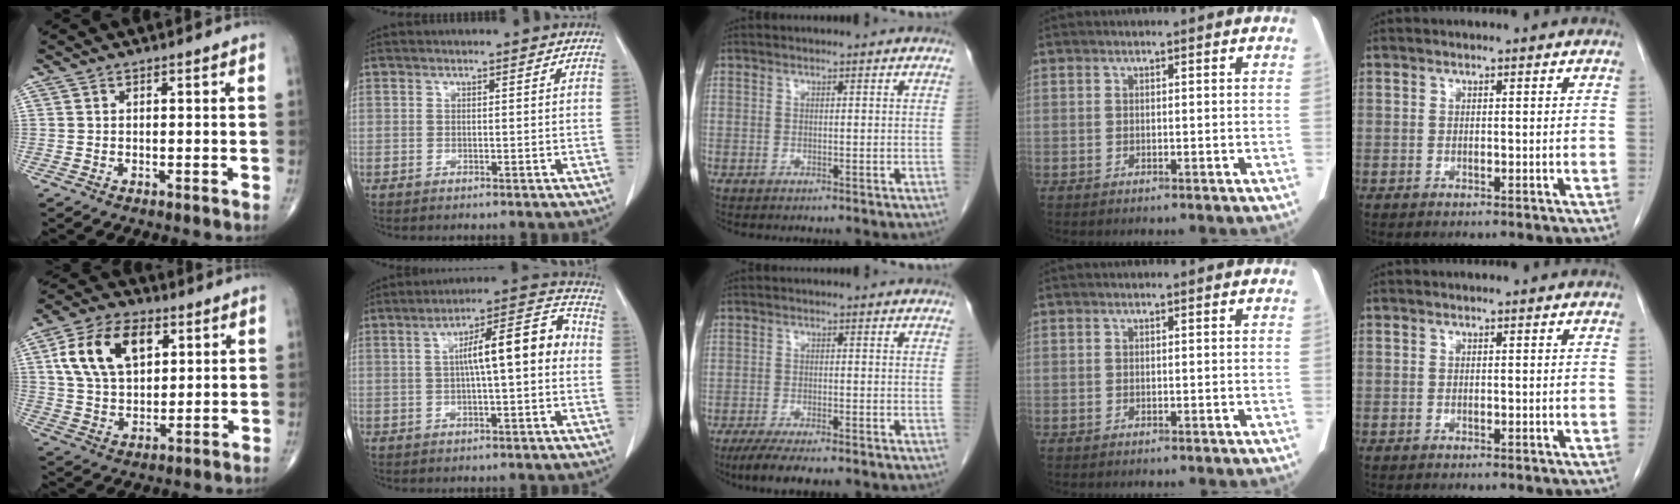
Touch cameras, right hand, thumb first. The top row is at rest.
{"thumb": {"total": 15.1, "force": [5.2, 9.2, 10.7], "torque": [-0.179, -0.003, 0.098]}, "index": {"total": 10.7, "force": [0.4, 2.0, 10.5], "torque": [-0.163, 0.037, 0.005]}, "middle": {"total": 7.5, "force": [-5.8, 1.5, 4.6], "torque": [-0.070, -0.014, -0.087]}}